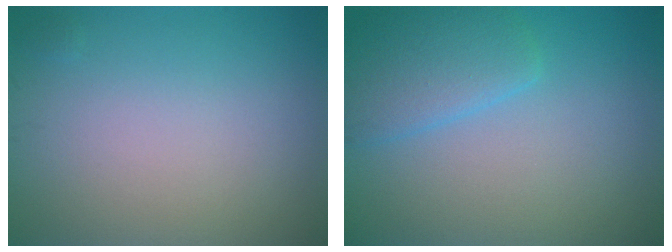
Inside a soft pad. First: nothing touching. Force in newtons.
{"total": 3.6, "press": 3.5, "slide": 0.2}